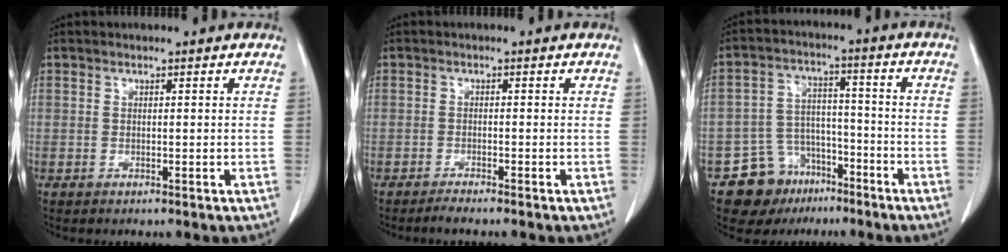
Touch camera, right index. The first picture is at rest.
{"total": 2.1, "force": [-1.8, -0.4, 1.0], "torque": [-0.017, -0.001, -0.032]}
{"total": 10.8, "force": [-7.6, 7.4, 1.9], "torque": [-0.034, 0.060, -0.123]}